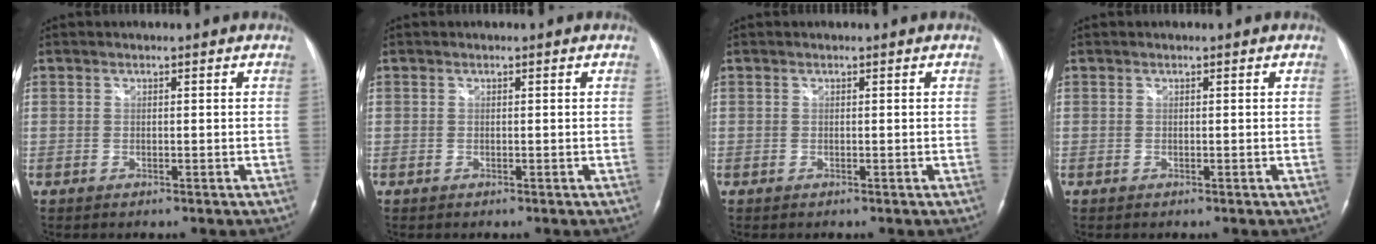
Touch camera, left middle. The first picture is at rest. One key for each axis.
{"total": 0.0}
{"total": 0.0}
{"total": 0.0}